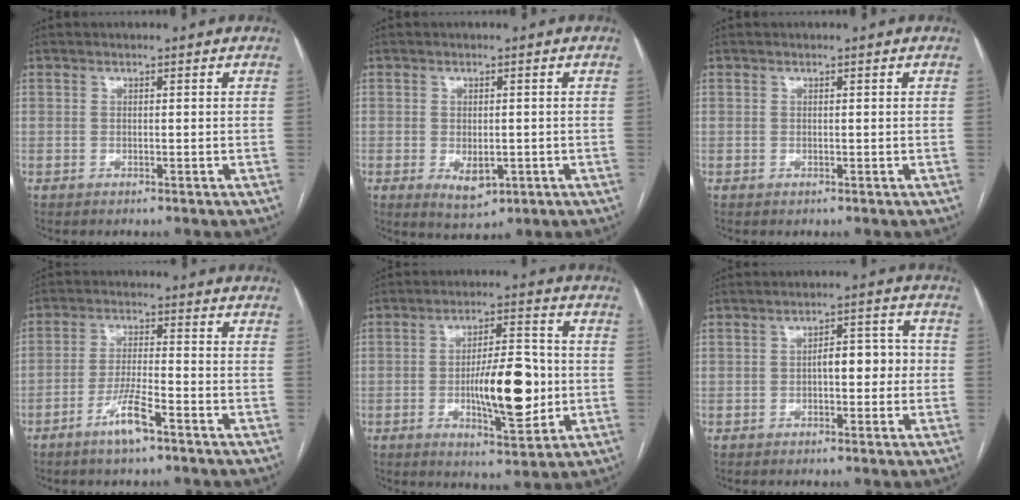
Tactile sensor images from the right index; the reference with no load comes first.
{"total": 4.4, "force": [-1.2, 2.4, 3.5], "torque": [-0.052, -0.007, -0.005]}
{"total": 0.0}
{"total": 6.1, "force": [-3.8, 0.6, 4.7], "torque": [-0.093, -0.004, -0.072]}
{"total": 12.6, "force": [-1.7, 3.6, 12.0], "torque": [-0.192, 0.005, -0.023]}
{"total": 5.7, "force": [-0.5, 2.4, 5.1], "torque": [-0.067, 0.029, -0.008]}